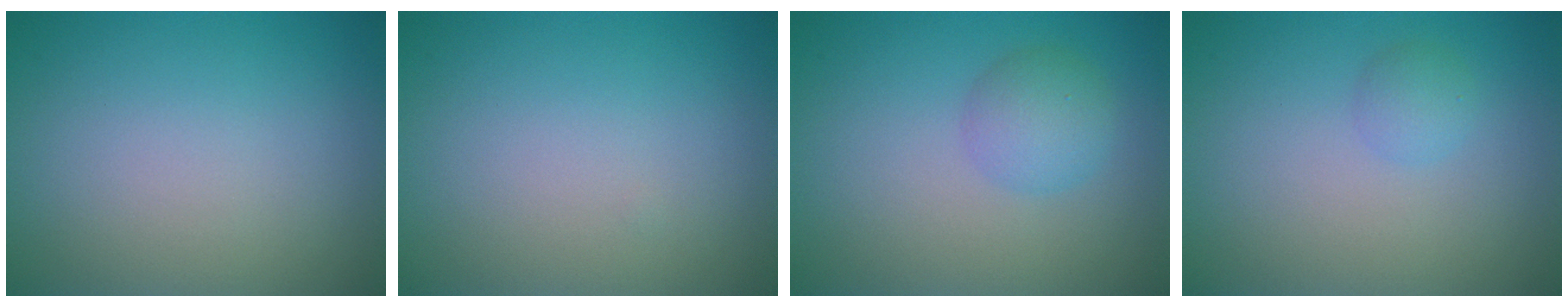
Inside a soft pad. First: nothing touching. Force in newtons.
{"total": 0.0}
{"total": 2.6, "press": 2.6, "slide": 0.1}
{"total": 1.2, "press": 1.2, "slide": 0.1}